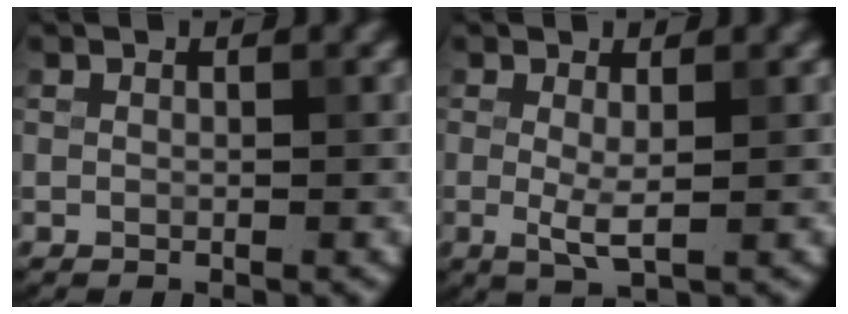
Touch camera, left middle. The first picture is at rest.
{"total": 2.3, "force": [0.0, 0.4, 2.2], "torque": [-0.046, -0.007, 0.000]}